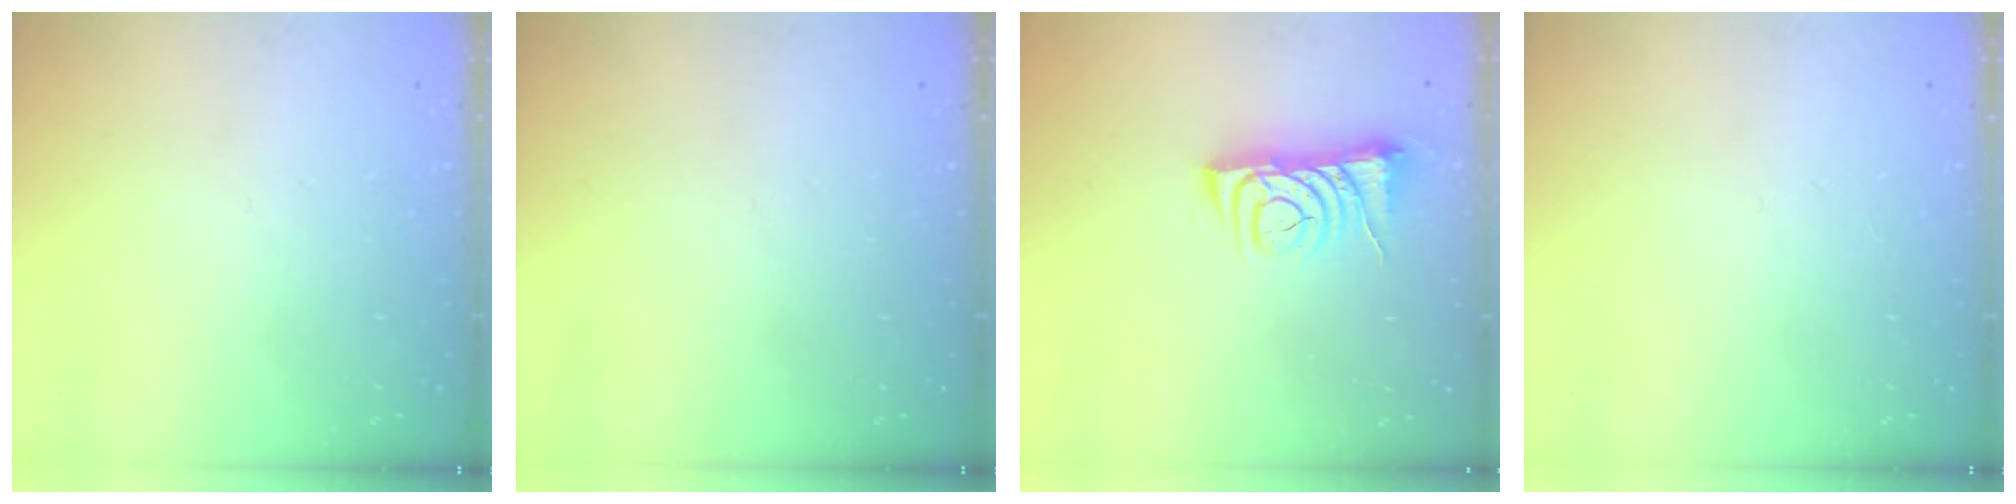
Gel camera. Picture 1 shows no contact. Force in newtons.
{"total": 0.0}
{"total": 7.3, "press": 7.2, "slide": 0.9}
{"total": 0.0}